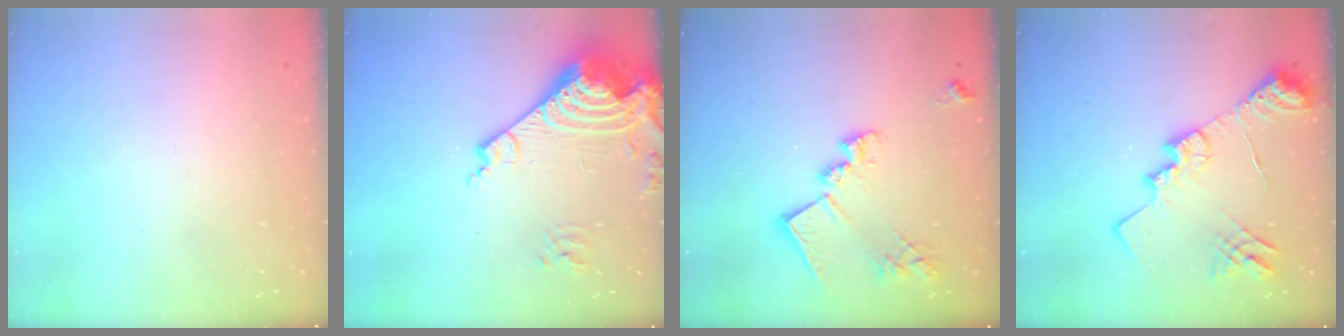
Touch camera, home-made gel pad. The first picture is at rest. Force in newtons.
{"total": 17.7, "press": 17.5, "slide": 2.3}
{"total": 16.3, "press": 16.3, "slide": 0.8}
{"total": 19.1, "press": 19.0, "slide": 1.6}